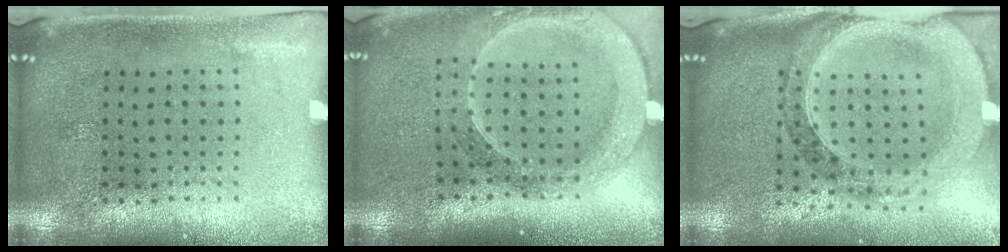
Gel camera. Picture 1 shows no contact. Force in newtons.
{"total": 2.4, "press": 1.9, "slide": 1.4}
{"total": 1.6, "press": 1.5, "slide": 0.6}